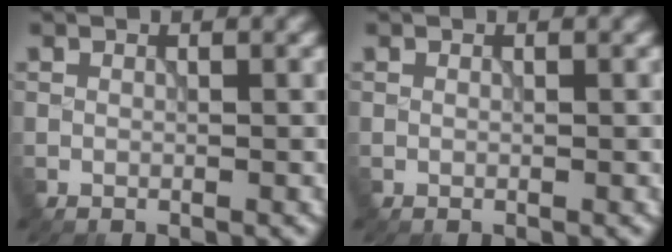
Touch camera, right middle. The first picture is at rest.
{"total": 0.0}